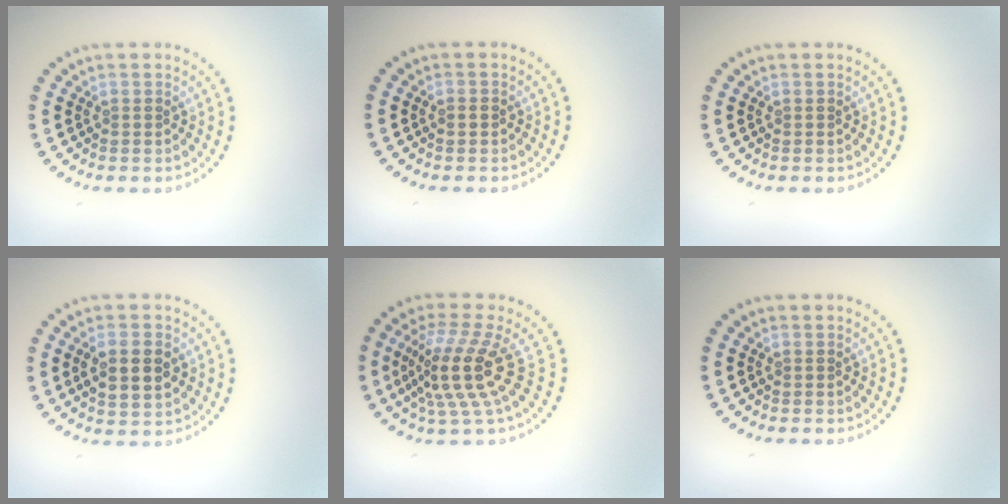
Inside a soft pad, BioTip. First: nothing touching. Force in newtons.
{"total": 1.1, "press": 1.1, "slide": 0.1}
{"total": 0.0}
{"total": 3.9, "press": 3.9, "slide": 0.4}
{"total": 5.1, "press": 3.6, "slide": 3.6}
{"total": 0.0}